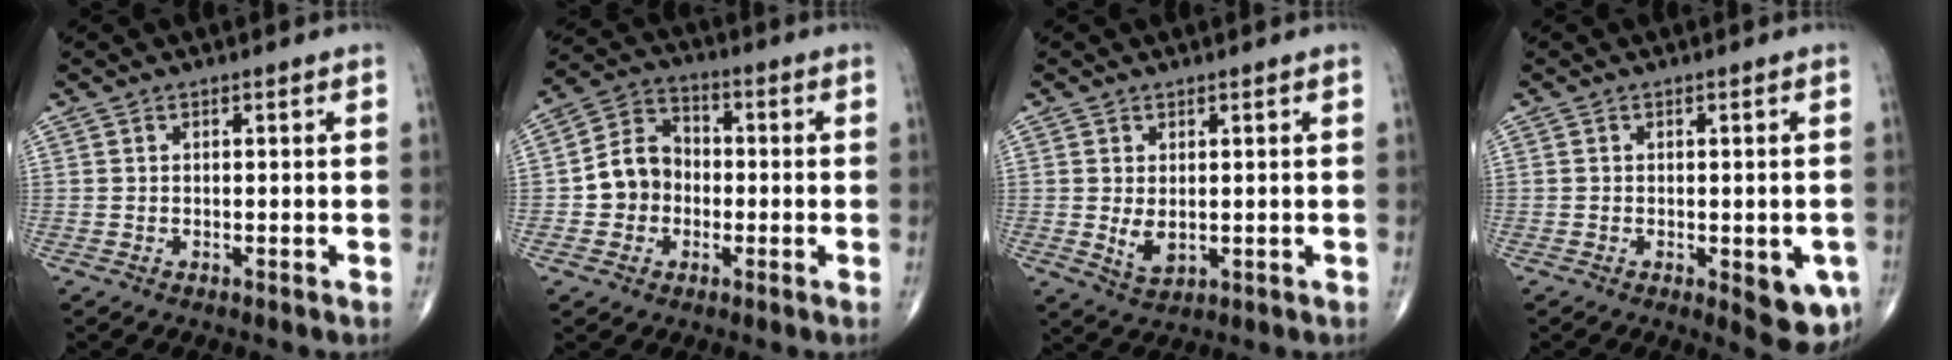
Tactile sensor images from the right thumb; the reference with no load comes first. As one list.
[{"total": 8.8, "force": [-1.3, 7.6, 4.3], "torque": [-0.054, 0.033, -0.037]}, {"total": 3.7, "force": [0.1, 2.2, 3.0], "torque": [-0.048, -0.010, 0.011]}, {"total": 7.0, "force": [-2.1, 2.9, 6.0], "torque": [-0.053, -0.008, -0.020]}]